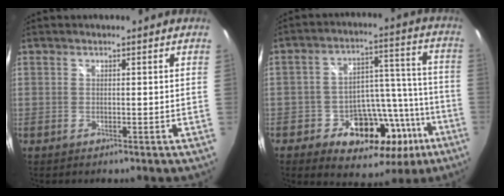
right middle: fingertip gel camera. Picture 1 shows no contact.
{"total": 18.1, "force": [-9.0, 12.1, 10.0], "torque": [-0.160, 0.037, -0.107]}